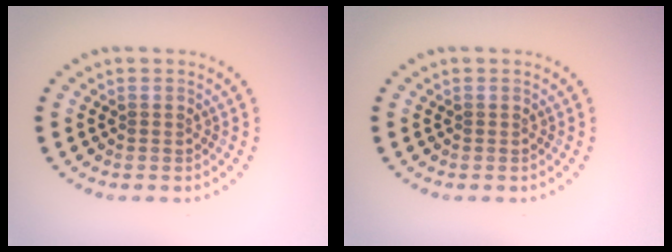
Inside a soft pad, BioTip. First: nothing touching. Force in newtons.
{"total": 0.0}